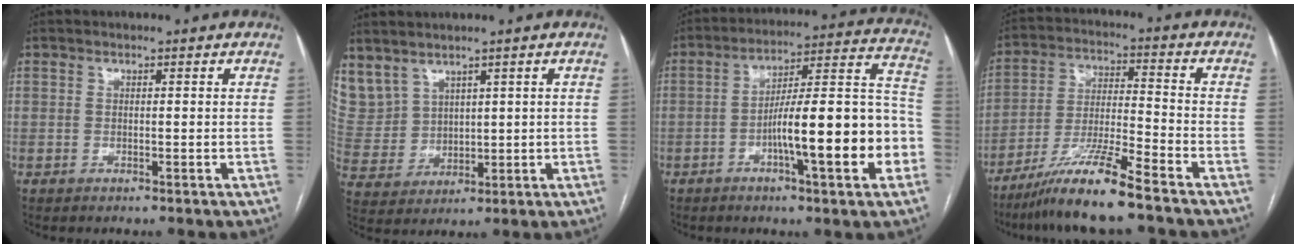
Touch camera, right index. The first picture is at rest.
{"total": 10.2, "force": [6.7, 7.1, 3.0], "torque": [-0.096, 0.025, 0.166]}
{"total": 18.9, "force": [-5.2, 2.5, 17.9], "torque": [-0.230, 0.027, -0.073]}
{"total": 11.1, "force": [-8.4, -0.5, 7.2], "torque": [-0.140, -0.024, -0.158]}